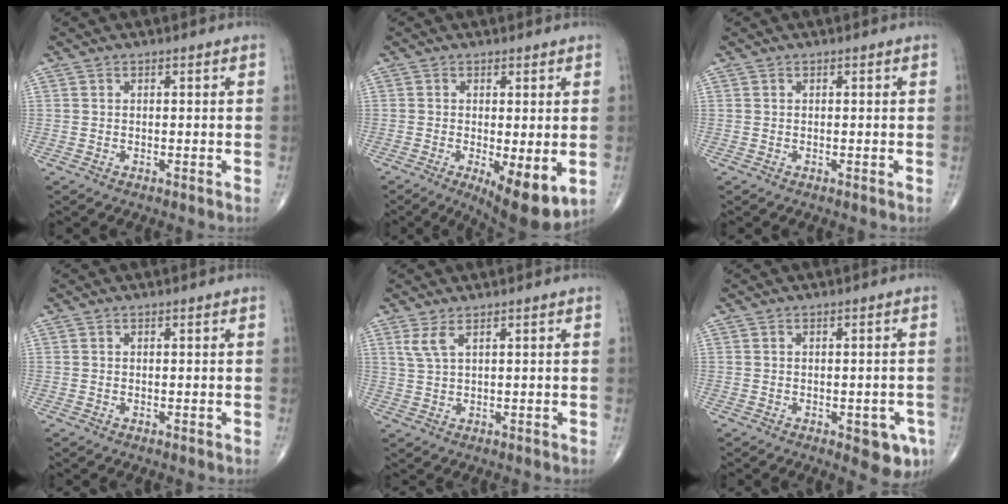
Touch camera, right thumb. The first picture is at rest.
{"total": 9.4, "force": [-2.3, 3.0, 8.6], "torque": [-0.126, -0.025, -0.028]}
{"total": 0.0}
{"total": 0.0}
{"total": 2.7, "force": [1.5, 0.6, 2.2], "torque": [-0.057, -0.001, 0.041]}
{"total": 5.9, "force": [-2.4, 2.5, 4.7], "torque": [-0.036, 0.002, -0.023]}